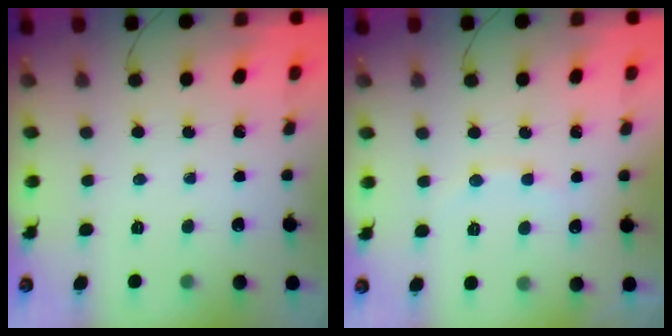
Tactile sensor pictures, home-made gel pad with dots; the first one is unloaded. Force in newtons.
{"total": 6.7, "press": 6.6, "slide": 1.2}